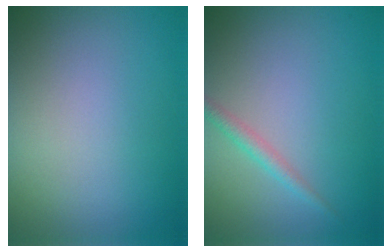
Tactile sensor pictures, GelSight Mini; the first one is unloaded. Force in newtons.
{"total": 1.4, "press": 1.4, "slide": 0.1}